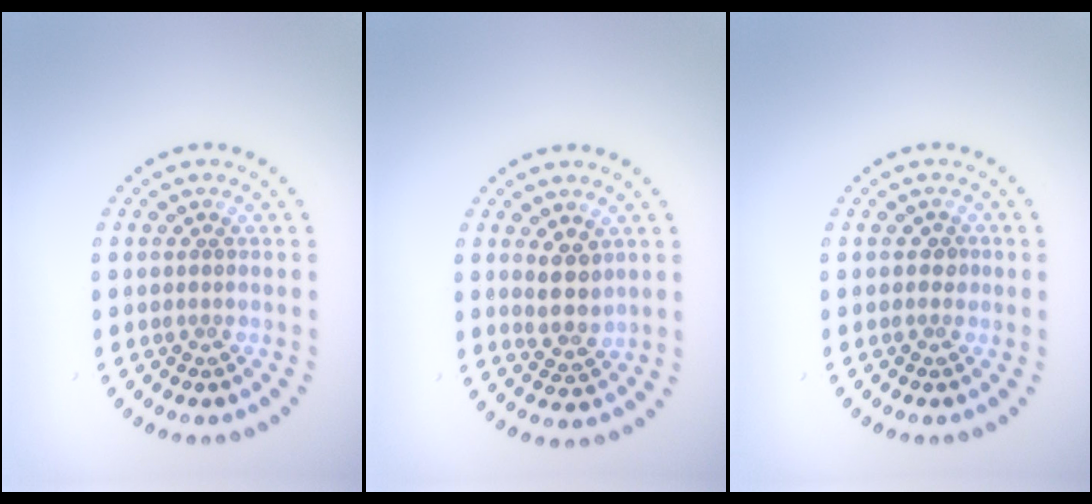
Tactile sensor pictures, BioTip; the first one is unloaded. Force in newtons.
{"total": 2.6, "press": 2.3, "slide": 1.2}
{"total": 0.8, "press": 0.7, "slide": 0.4}